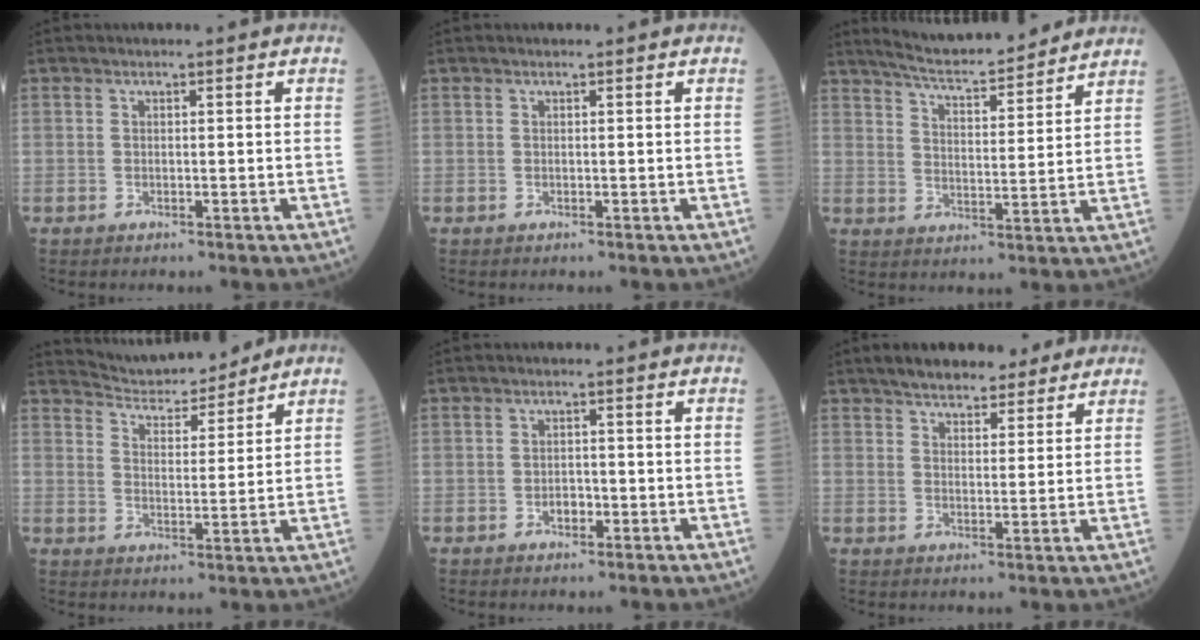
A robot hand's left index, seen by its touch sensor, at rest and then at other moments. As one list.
[{"total": 0.0}, {"total": 13.7, "force": [12.6, 1.0, 5.3], "torque": [-0.091, 0.007, 0.189]}, {"total": 9.6, "force": [9.2, 1.2, 2.1], "torque": [-0.043, 0.009, 0.153]}, {"total": 1.7, "force": [-0.9, 1.0, 1.0], "torque": [-0.013, 0.004, -0.013]}, {"total": 10.2, "force": [8.4, 3.7, 4.5], "torque": [-0.055, 0.022, 0.122]}]